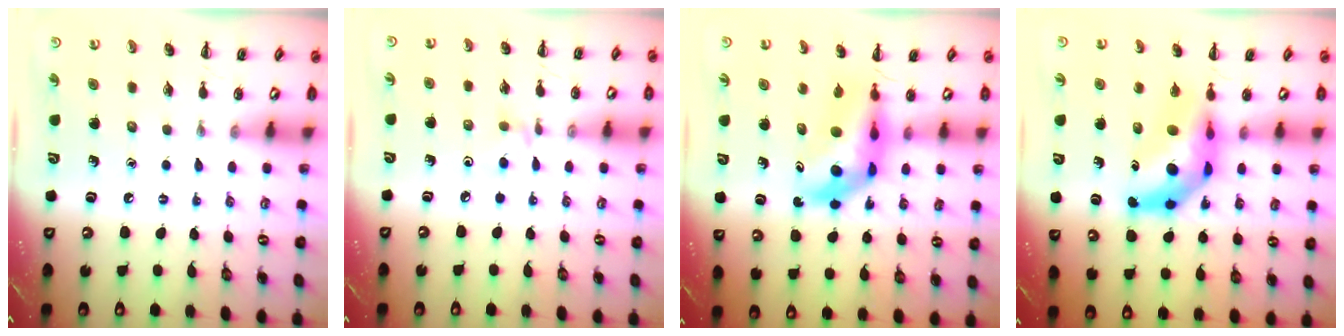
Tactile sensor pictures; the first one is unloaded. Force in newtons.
{"total": 2.9, "press": 2.8, "slide": 0.9}
{"total": 6.1, "press": 6.0, "slide": 1.5}
{"total": 8.7, "press": 8.3, "slide": 2.6}